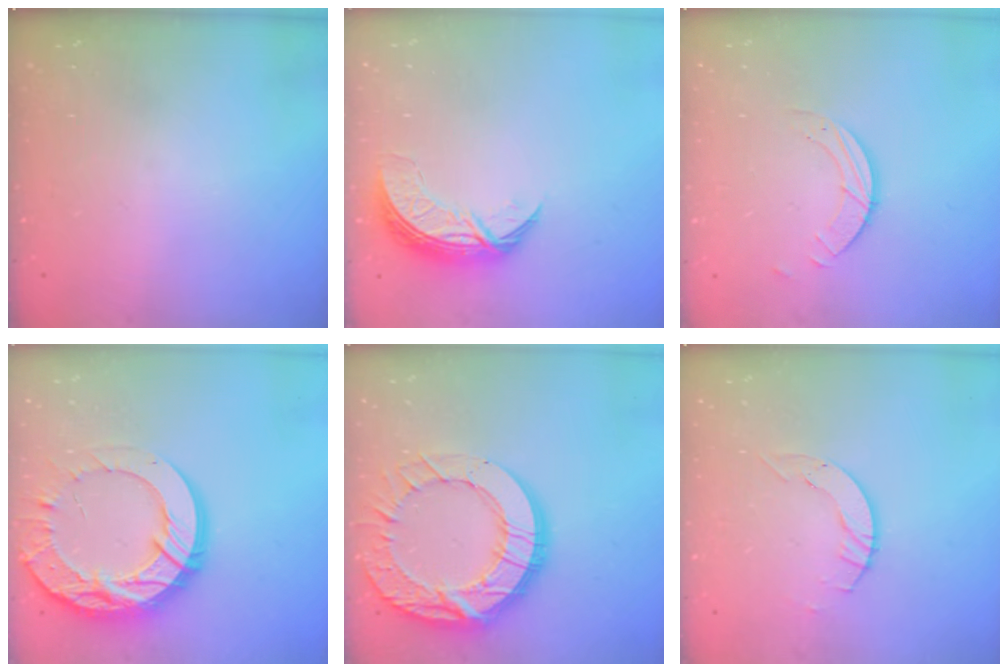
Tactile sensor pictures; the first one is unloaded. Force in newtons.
{"total": 7.7, "press": 7.6, "slide": 0.7}
{"total": 3.2, "press": 3.2, "slide": 0.3}
{"total": 25.1, "press": 25.0, "slide": 2.3}
{"total": 22.1, "press": 22.0, "slide": 2.0}
{"total": 4.0, "press": 4.0, "slide": 0.5}